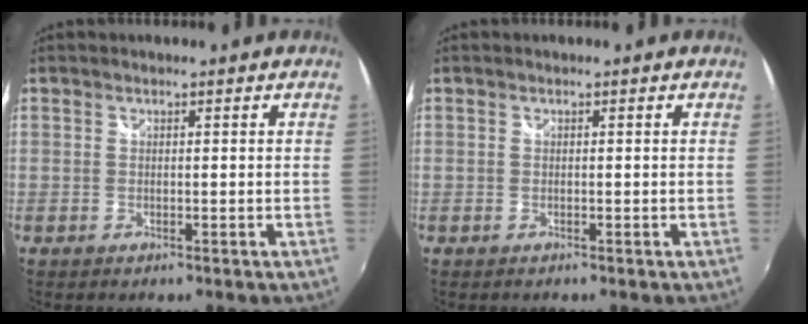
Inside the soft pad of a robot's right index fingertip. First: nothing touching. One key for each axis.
{"total": 0.0}